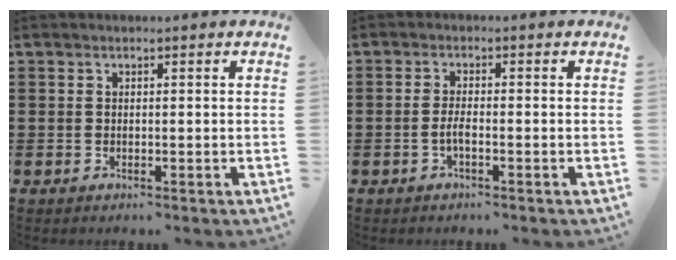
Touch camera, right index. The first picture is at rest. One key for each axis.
{"total": 2.1, "fx": -0.9, "fy": 0.3, "fz": 1.9, "tx": -0.043, "ty": -0.002, "tz": -0.019}